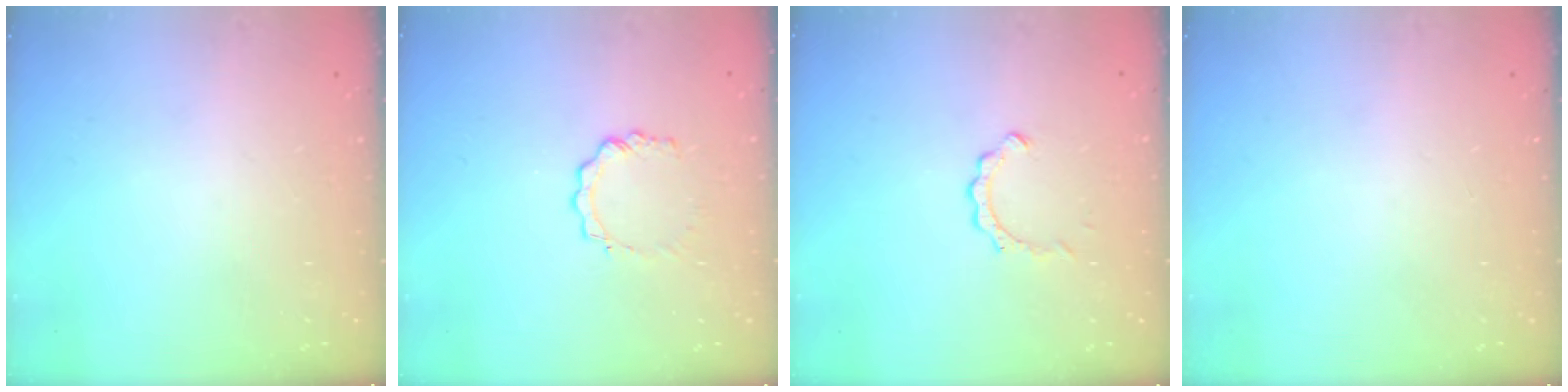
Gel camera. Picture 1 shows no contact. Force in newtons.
{"total": 5.1, "press": 5.1, "slide": 0.5}
{"total": 2.1, "press": 2.1, "slide": 0.2}
{"total": 0.0}